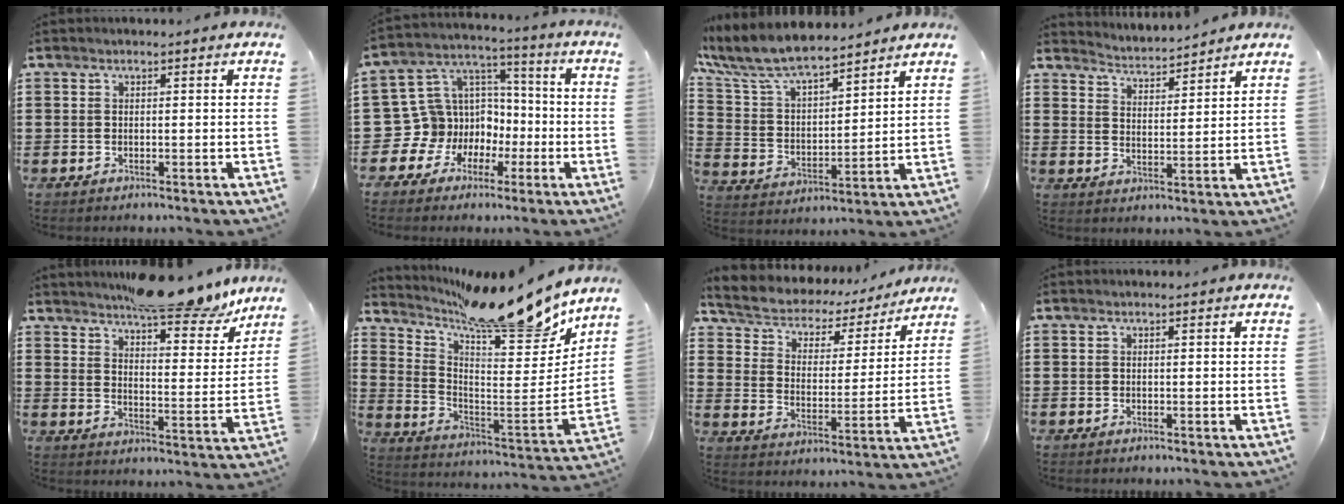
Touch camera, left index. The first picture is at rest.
{"total": 11.7, "force": [-3.4, 11.1, 1.6], "torque": [-0.089, 0.000, -0.040]}
{"total": 8.7, "force": [7.7, 2.0, 3.3], "torque": [-0.102, -0.041, 0.136]}
{"total": 3.4, "force": [3.4, -0.2, -0.4], "torque": [-0.008, -0.023, 0.057]}
{"total": 11.6, "force": [10.4, 1.7, 4.8], "torque": [-0.078, -0.055, 0.183]}
{"total": 16.6, "force": [13.9, 2.5, 8.7], "torque": [-0.150, -0.101, 0.225]}
{"total": 4.5, "force": [4.1, 1.8, 0.6], "torque": [-0.037, -0.032, 0.065]}
{"total": 0.0}